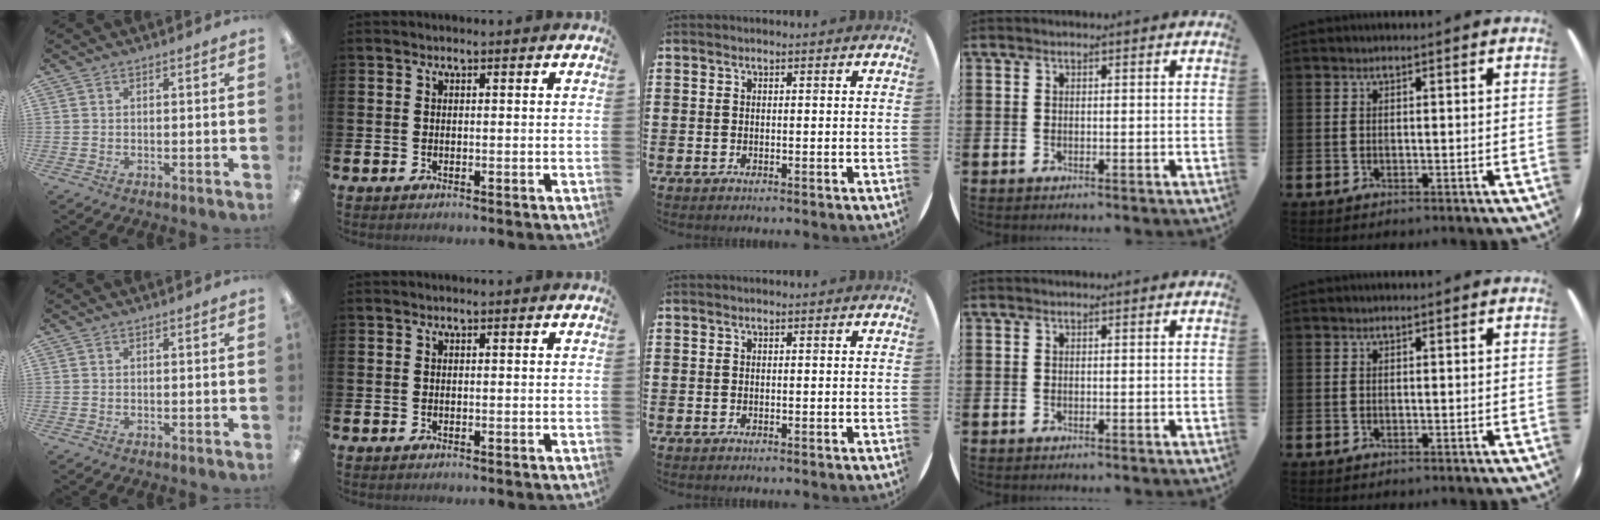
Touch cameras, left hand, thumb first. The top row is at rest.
{}